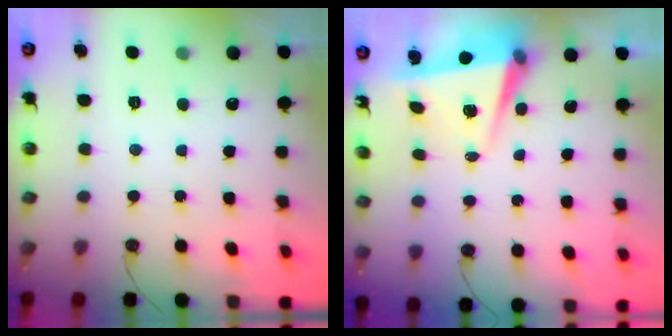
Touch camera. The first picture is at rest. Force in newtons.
{"total": 5.2, "press": 5.0, "slide": 1.1}